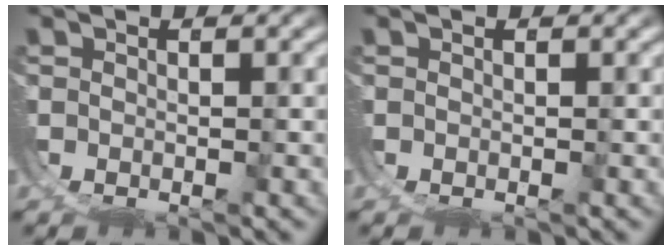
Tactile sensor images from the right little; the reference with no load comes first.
{"total": 0.0}